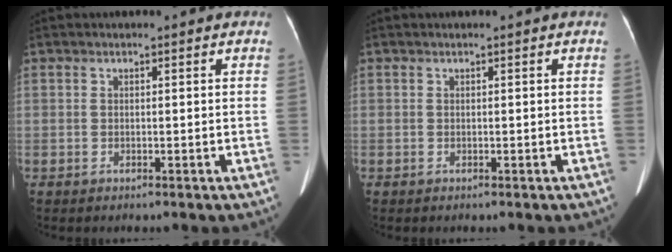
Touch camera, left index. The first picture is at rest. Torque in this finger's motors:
{"motor_torque": [-0.77, 0.42, -0.91, -0.13]}